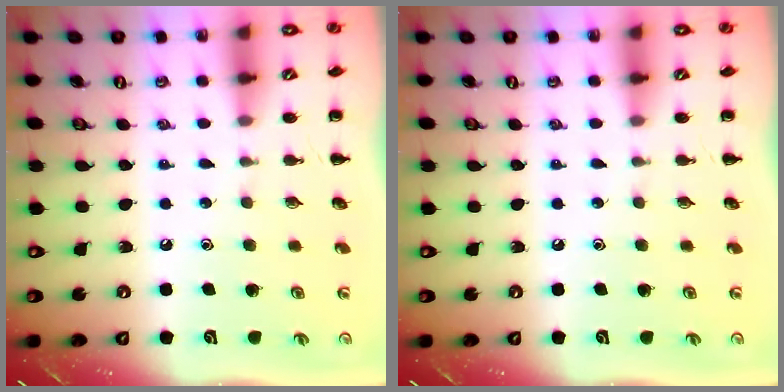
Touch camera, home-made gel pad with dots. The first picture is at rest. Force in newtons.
{"total": 0.0}